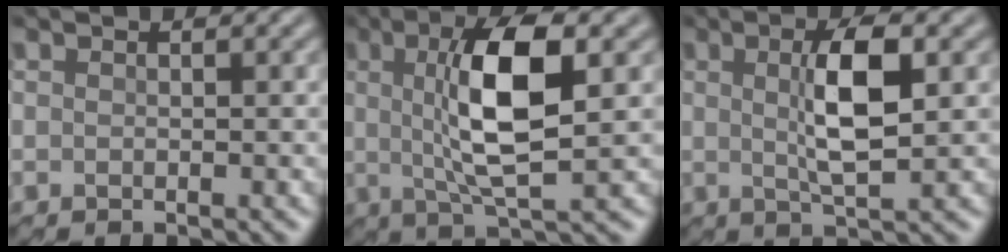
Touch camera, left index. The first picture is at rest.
{"total": 7.6, "force": [1.2, 1.8, 7.3], "torque": [-0.136, 0.007, 0.018]}
{"total": 4.7, "force": [0.9, 0.8, 4.5], "torque": [-0.093, 0.007, 0.018]}